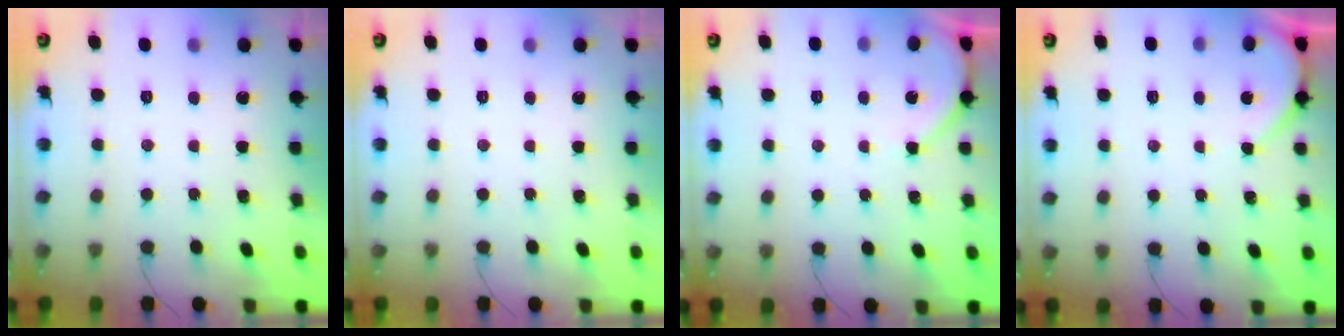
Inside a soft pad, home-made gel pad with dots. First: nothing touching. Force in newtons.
{"total": 0.0}
{"total": 2.7, "press": 2.6, "slide": 0.6}
{"total": 2.9, "press": 2.9, "slide": 0.4}